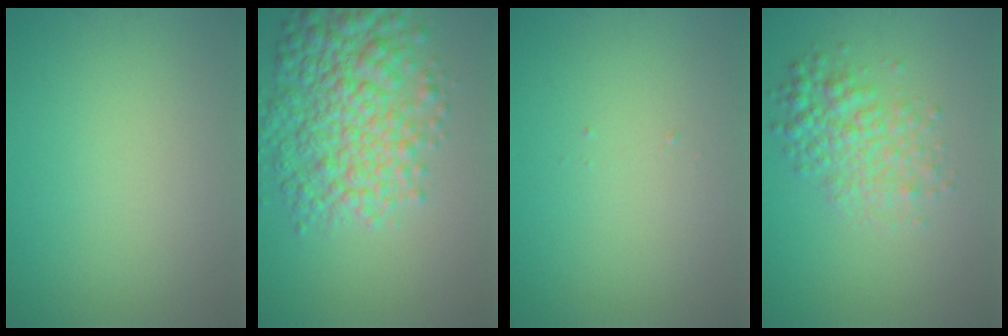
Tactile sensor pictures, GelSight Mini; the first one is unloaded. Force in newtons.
{"total": 7.7, "press": 7.7, "slide": 0.1}
{"total": 0.0}
{"total": 3.9, "press": 3.9, "slide": 0.1}